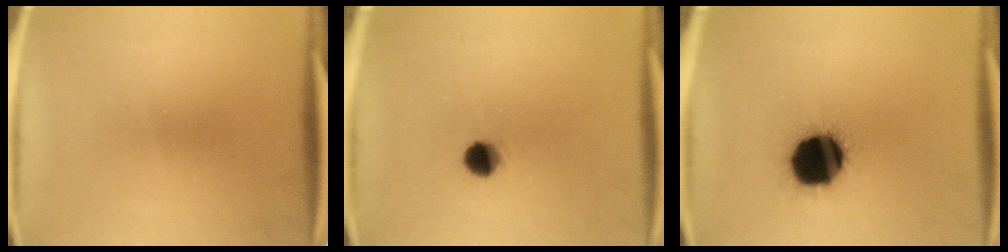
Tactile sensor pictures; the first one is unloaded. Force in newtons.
{"total": 4.8}
{"total": 19.5}